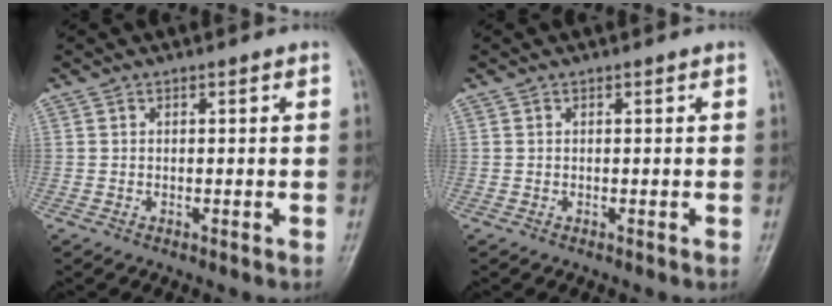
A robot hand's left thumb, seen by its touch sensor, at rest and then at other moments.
{"total": 0.0}